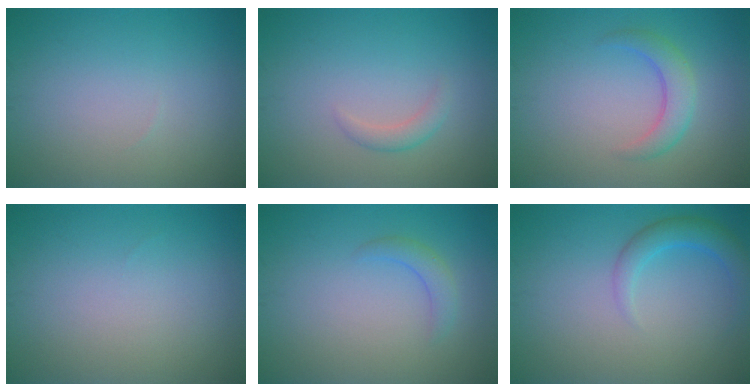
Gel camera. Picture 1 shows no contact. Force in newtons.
{"total": 1.3, "press": 1.3, "slide": 0.1}
{"total": 2.8, "press": 2.7, "slide": 0.2}
{"total": 0.0}
{"total": 1.6, "press": 1.6, "slide": 0.1}
{"total": 2.7, "press": 2.7, "slide": 0.2}